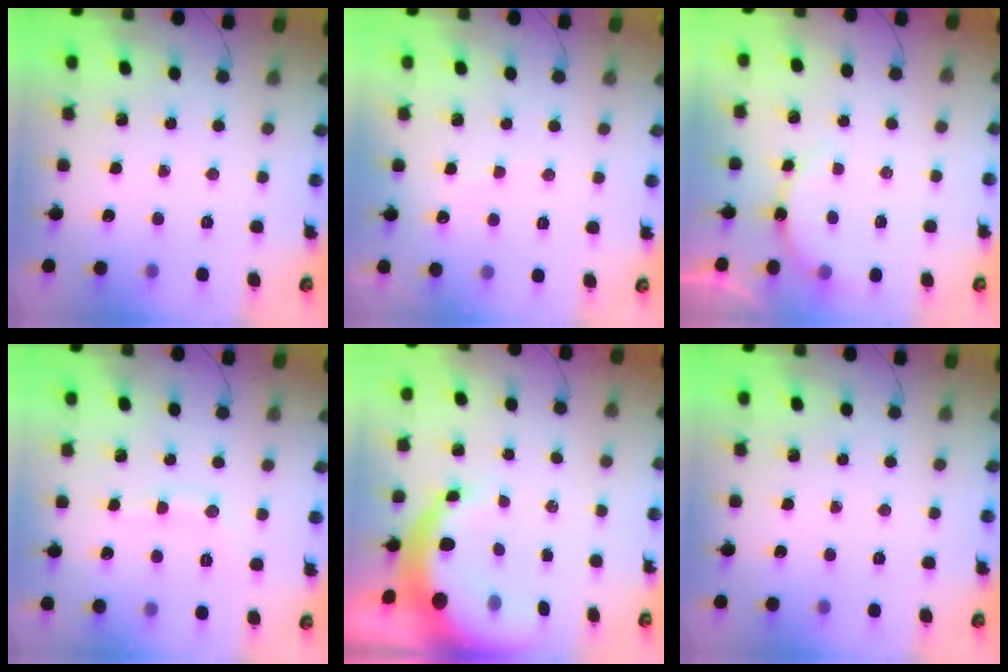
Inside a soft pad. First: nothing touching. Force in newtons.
{"total": 6.1, "press": 6.0, "slide": 1.4}
{"total": 6.3, "press": 6.3, "slide": 0.8}
{"total": 6.2, "press": 6.1, "slide": 1.1}
{"total": 10.0, "press": 9.9, "slide": 1.8}
{"total": 0.0}